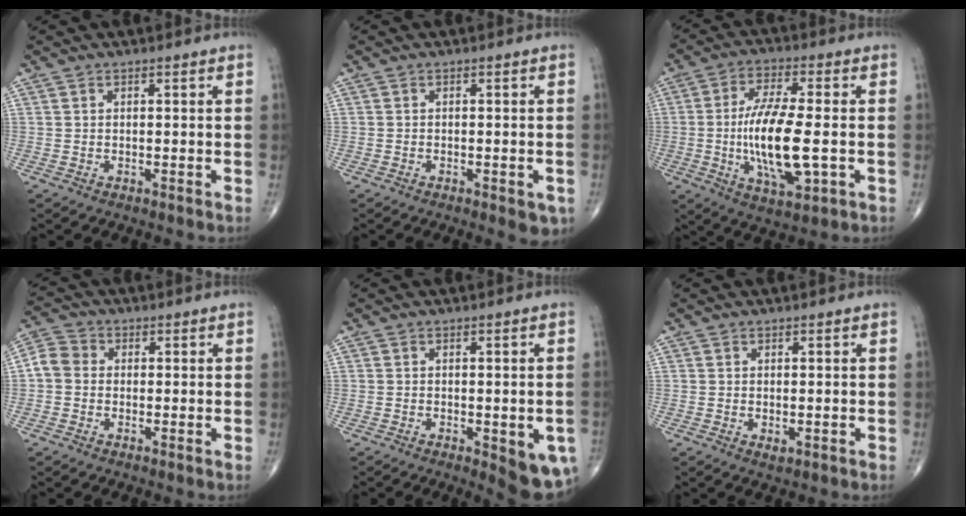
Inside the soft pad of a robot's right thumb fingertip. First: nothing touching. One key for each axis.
{"total": 3.7, "fx": -1.6, "fy": 1.4, "fz": 3.0, "tx": -0.027, "ty": 0.001, "tz": -0.017}
{"total": 14.9, "fx": -1.7, "fy": 5.0, "fz": 14.0, "tx": -0.264, "ty": -0.002, "tz": -0.028}
{"total": 4.8, "fx": -0.2, "fy": 4.2, "fz": 2.3, "tx": -0.038, "ty": 0.015, "tz": -0.015}
{"total": 8.7, "fx": -2.8, "fy": 3.1, "fz": 7.6, "tx": -0.075, "ty": -0.006, "tz": -0.027}
{"total": 1.3, "fx": -0.2, "fy": 0.7, "fz": 1.0, "tx": -0.016, "ty": -0.004, "tz": -0.001}